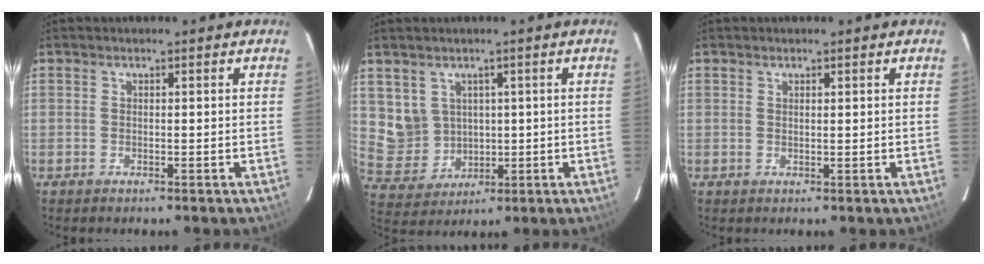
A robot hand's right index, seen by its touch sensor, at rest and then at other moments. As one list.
[{"total": 7.1, "force": [2.0, 6.6, 1.5], "torque": [-0.038, 0.005, 0.060]}, {"total": 0.7, "force": [0.5, 0.2, 0.4], "torque": [-0.006, 0.001, 0.010]}]